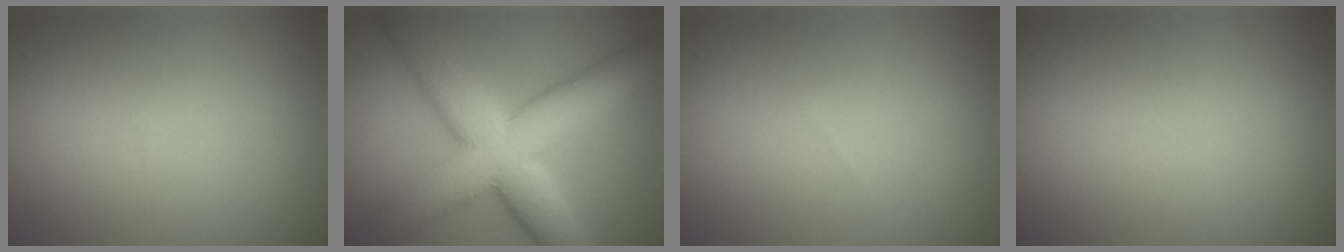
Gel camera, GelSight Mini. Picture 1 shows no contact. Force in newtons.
{"total": 11.6, "press": 11.5, "slide": 0.6}
{"total": 0.0}
{"total": 0.0}